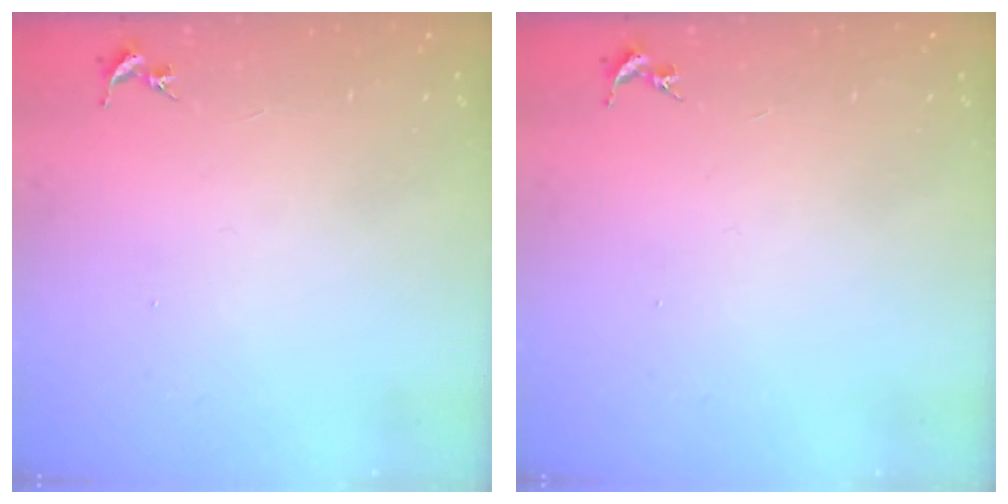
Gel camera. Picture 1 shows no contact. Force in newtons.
{"total": 0.0}